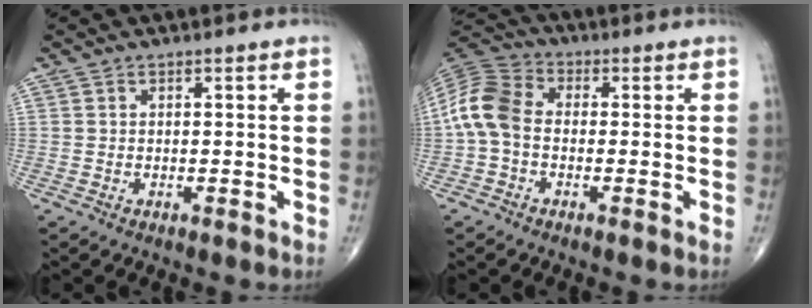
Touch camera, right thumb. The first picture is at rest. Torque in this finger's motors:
{"motor_torque": [0.06, 0.27, 0.94, -0.17, 0.08]}